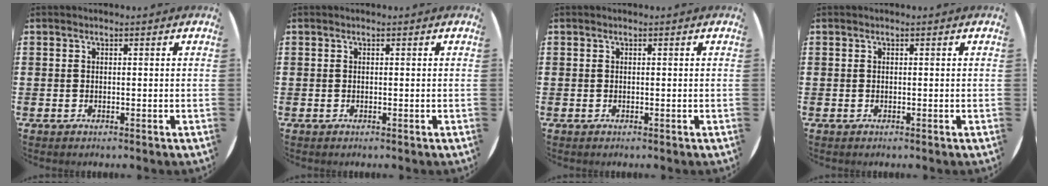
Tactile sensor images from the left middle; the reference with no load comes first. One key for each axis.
{"total": 0.0}
{"total": 0.0}
{"total": 0.0}